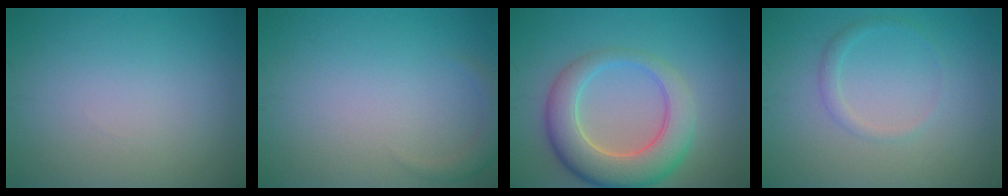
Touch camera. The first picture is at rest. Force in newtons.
{"total": 1.4, "press": 1.4, "slide": 0.1}
{"total": 7.4, "press": 7.3, "slide": 0.5}
{"total": 1.3, "press": 1.3, "slide": 0.0}